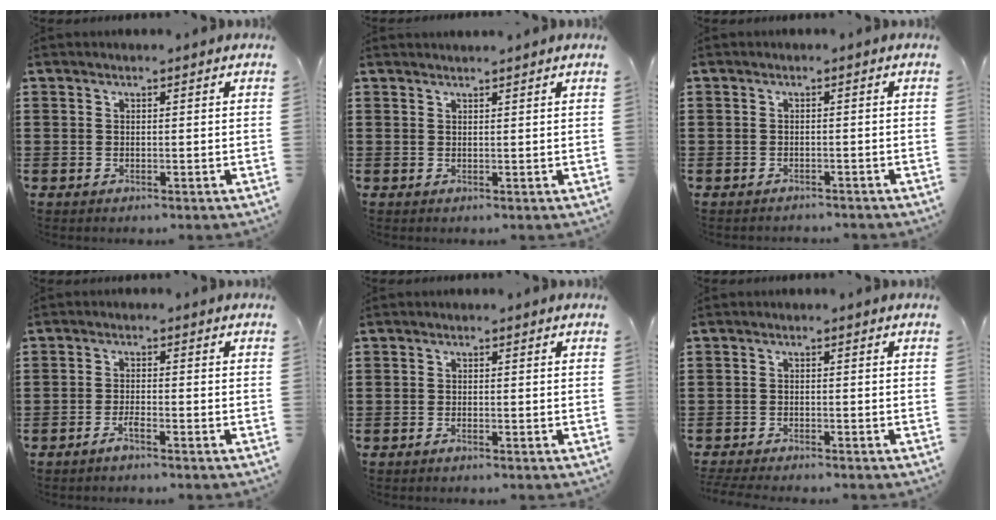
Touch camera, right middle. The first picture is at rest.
{"total": 1.1, "force": [1.0, -0.4, 0.1], "torque": [-0.005, -0.006, 0.021]}
{"total": 1.1, "force": [-1.0, 0.0, -0.2], "torque": [0.000, 0.001, -0.023]}
{"total": 1.9, "force": [-1.4, 0.1, 1.3], "torque": [-0.025, 0.000, -0.025]}
{"total": 0.6, "force": [-0.4, 0.0, 0.4], "torque": [-0.008, -0.003, -0.008]}
{"total": 2.1, "force": [-2.1, -0.2, 0.2], "torque": [-0.016, -0.009, -0.045]}